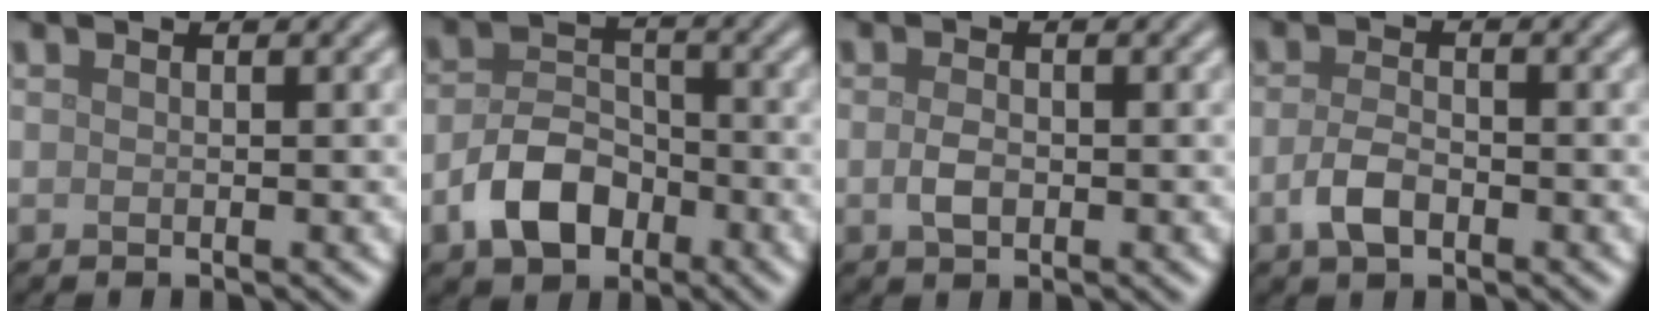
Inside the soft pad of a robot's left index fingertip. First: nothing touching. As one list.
[{"total": 5.2, "force": [-2.6, 3.4, 3.0], "torque": [-0.058, 0.003, -0.052]}, {"total": 1.7, "force": [-0.3, 1.0, 1.3], "torque": [-0.029, 0.000, -0.006]}, {"total": 2.7, "force": [-1.1, 1.4, 2.1], "torque": [-0.045, -0.001, -0.025]}]